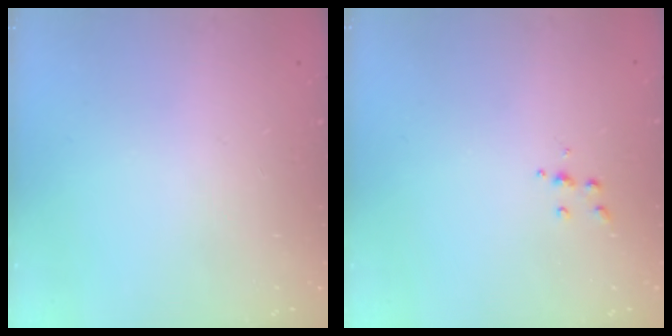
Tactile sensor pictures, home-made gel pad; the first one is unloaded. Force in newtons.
{"total": 3.9, "press": 3.8, "slide": 0.4}